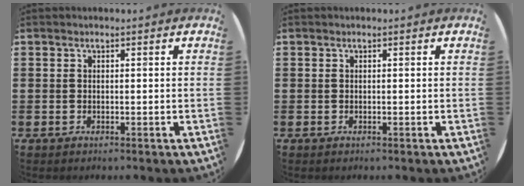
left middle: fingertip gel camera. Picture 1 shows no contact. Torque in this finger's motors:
{"motor_torque": [0.00, 0.00, 0.00, 0.00]}